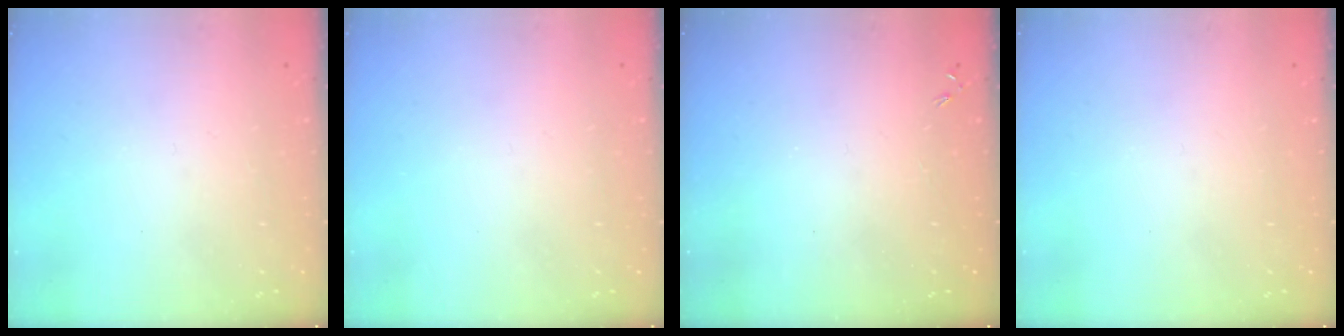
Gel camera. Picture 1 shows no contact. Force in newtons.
{"total": 0.0}
{"total": 0.0}
{"total": 0.0}